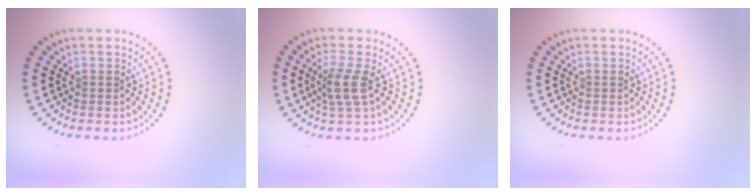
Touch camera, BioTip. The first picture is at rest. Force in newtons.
{"total": 2.6, "press": 2.1, "slide": 1.6}
{"total": 0.0}